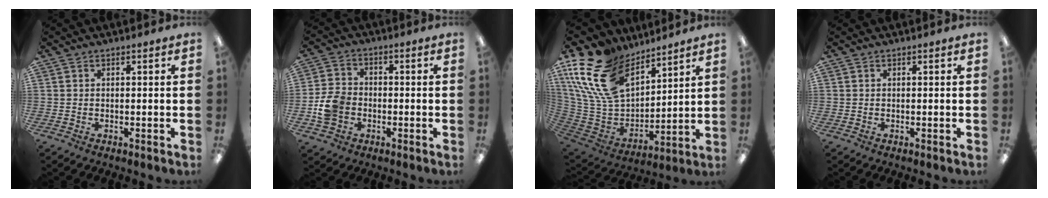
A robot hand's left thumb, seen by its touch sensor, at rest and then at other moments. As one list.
[{"total": 7.7, "force": [-2.0, 6.2, 4.1], "torque": [-0.079, 0.015, -0.036]}, {"total": 22.1, "force": [13.3, 12.6, 12.3], "torque": [-0.276, -0.066, 0.249]}, {"total": 0.0}]